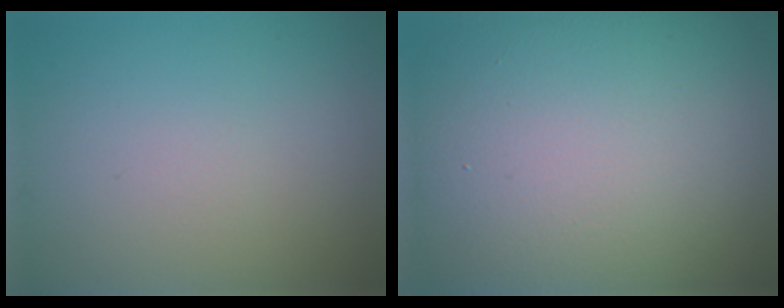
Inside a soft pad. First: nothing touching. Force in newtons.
{"total": 18.9, "press": 18.8, "slide": 1.2}